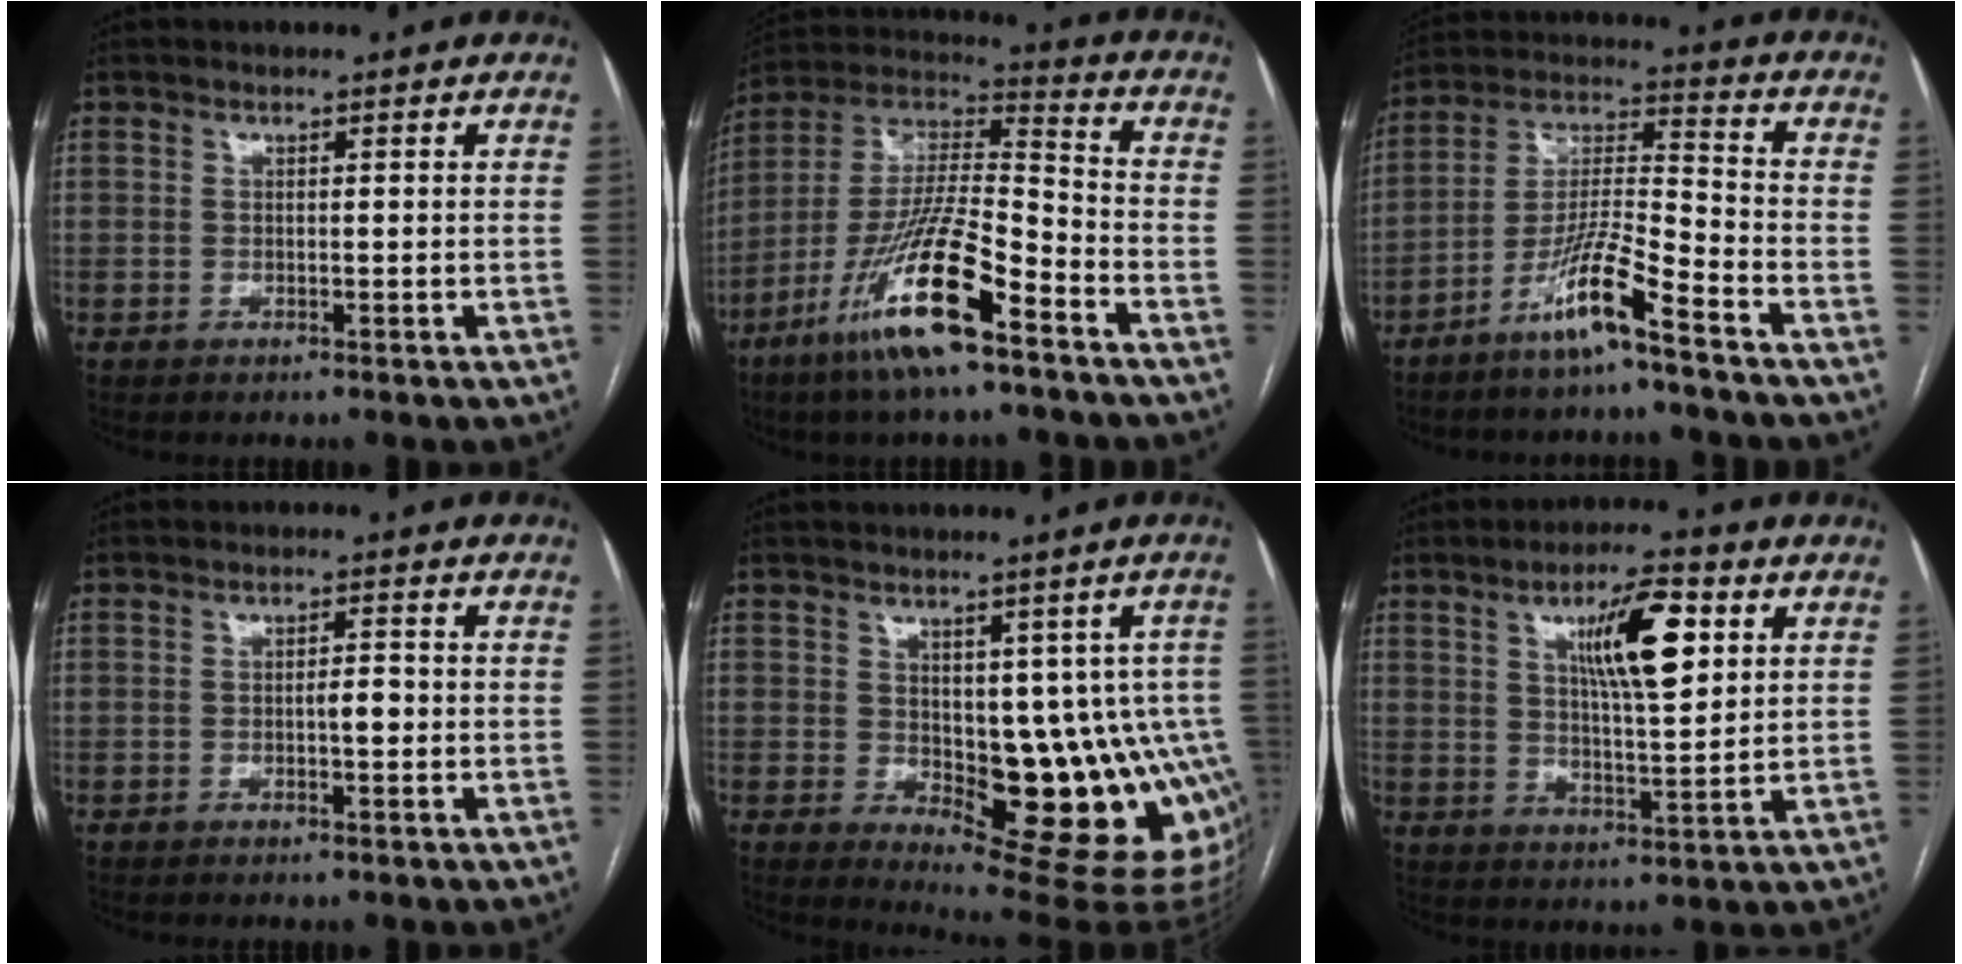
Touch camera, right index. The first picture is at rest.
{"total": 18.1, "force": [-10.0, 2.5, 14.9], "torque": [-0.309, -0.027, -0.183]}
{"total": 10.7, "force": [-7.0, 0.1, 8.1], "torque": [-0.161, -0.010, -0.139]}
{"total": 2.2, "force": [-0.4, 0.6, 2.0], "torque": [-0.031, 0.005, -0.006]}
{"total": 16.2, "force": [-2.1, 6.7, 14.6], "torque": [-0.116, 0.011, -0.003]}
{"total": 11.1, "force": [4.2, 2.3, 10.0], "torque": [-0.167, 0.007, 0.070]}